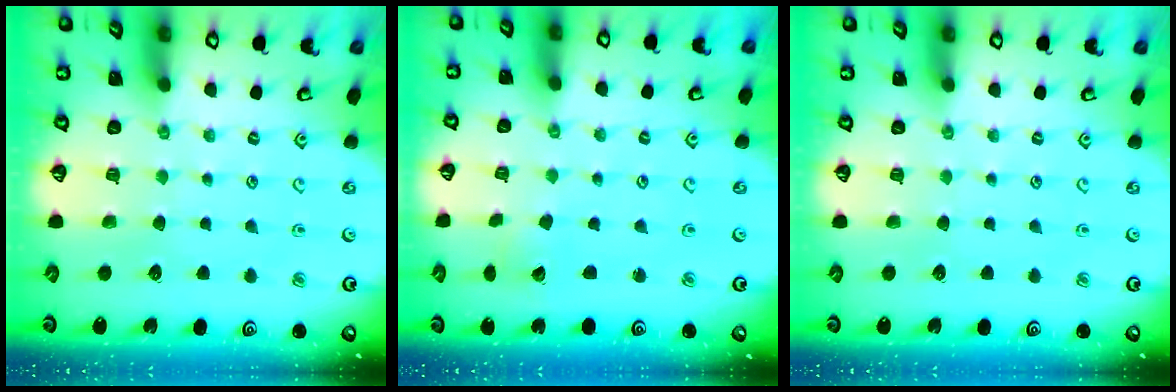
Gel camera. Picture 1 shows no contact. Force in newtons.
{"total": 2.2, "press": 2.2, "slide": 0.2}
{"total": 0.0}